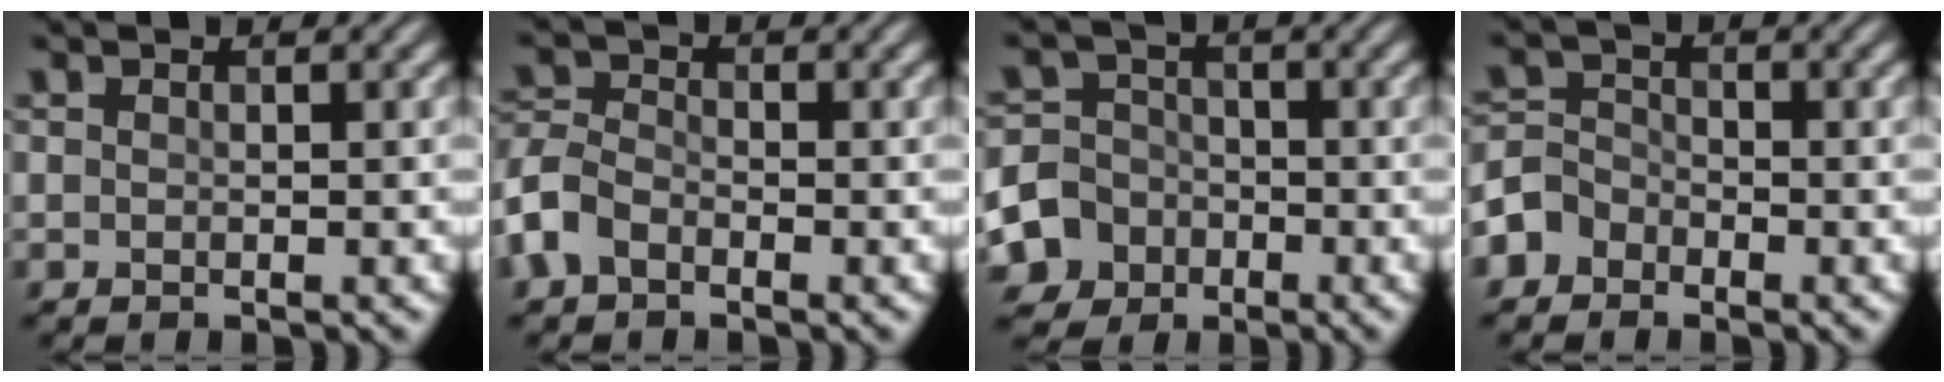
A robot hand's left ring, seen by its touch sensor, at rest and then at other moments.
{"total": 3.5, "force": [-1.9, 2.2, 2.0], "torque": [-0.046, 0.006, -0.053]}
{"total": 7.1, "force": [-3.5, 6.0, 1.2], "torque": [-0.018, -0.012, -0.086]}
{"total": 2.6, "force": [-1.7, 2.0, 0.5], "torque": [-0.006, 0.007, -0.044]}